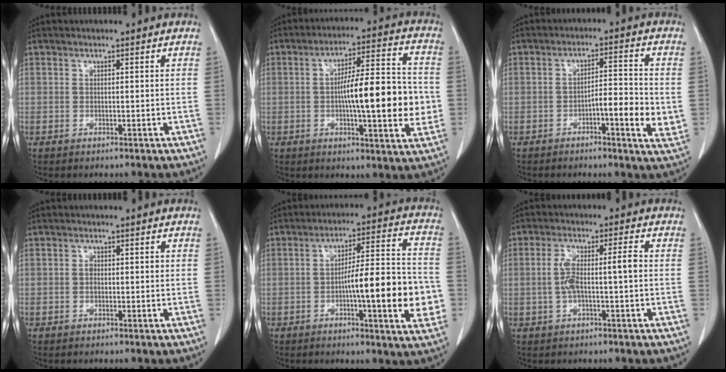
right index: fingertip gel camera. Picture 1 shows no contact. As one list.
[{"total": 15.4, "force": [-1.4, 2.6, 15.1], "torque": [-0.230, 0.014, -0.022]}, {"total": 7.5, "force": [-1.8, 1.0, 7.2], "torque": [-0.102, 0.001, -0.031]}, {"total": 1.3, "force": [-0.1, 0.8, 1.0], "torque": [-0.014, 0.003, -0.002]}, {"total": 15.1, "force": [-3.1, 2.0, 14.6], "torque": [-0.210, 0.014, -0.044]}, {"total": 5.9, "force": [-0.4, 0.8, 5.8], "torque": [-0.120, 0.022, -0.006]}]